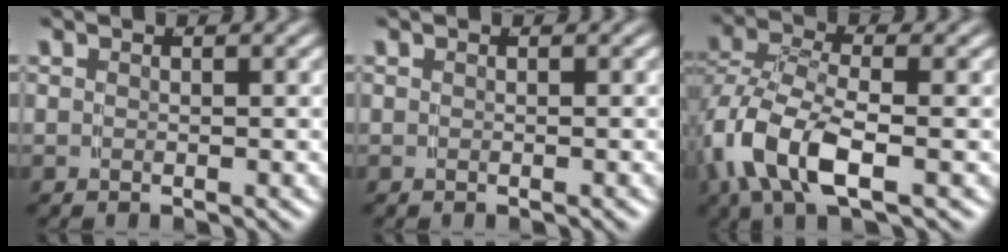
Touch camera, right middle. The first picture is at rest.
{"total": 0.0}
{"total": 6.1, "force": [-1.2, 3.2, 5.0], "torque": [-0.135, -0.019, -0.014]}